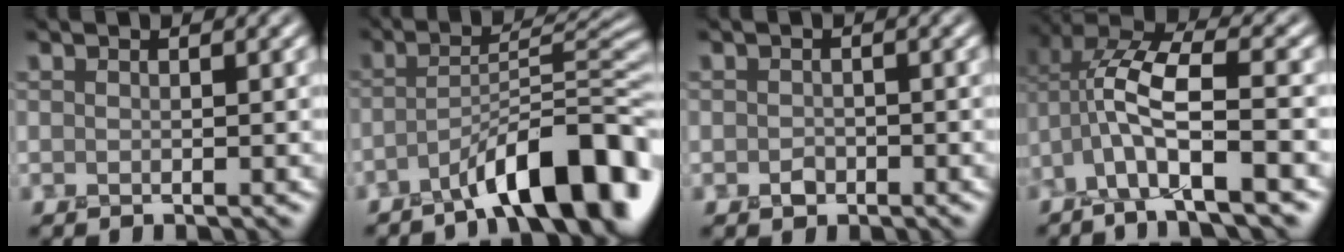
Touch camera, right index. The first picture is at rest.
{"total": 9.2, "force": [-5.6, 2.1, 7.0], "torque": [-0.095, 0.019, -0.089]}
{"total": 0.9, "force": [-0.6, 0.7, 0.1], "torque": [-0.001, -0.003, -0.010]}
{"total": 8.2, "force": [-1.9, 3.5, 7.2], "torque": [-0.147, 0.016, -0.046]}